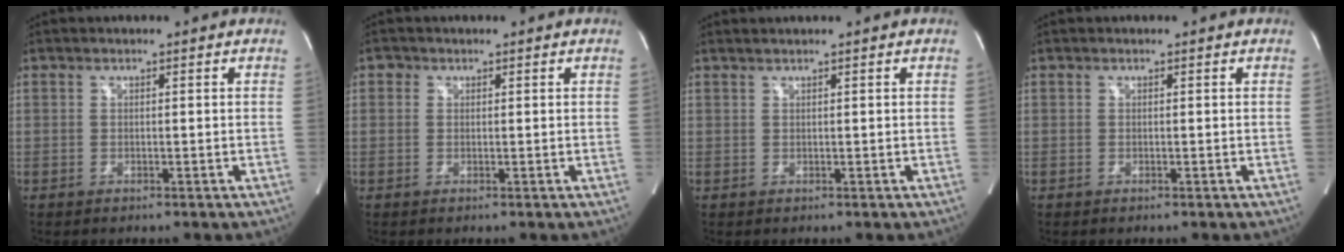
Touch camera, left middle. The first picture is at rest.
{"total": 1.0, "force": [0.4, 0.9, 0.2], "torque": [0.004, 0.003, 0.003]}
{"total": 1.0, "force": [0.8, -0.3, 0.4], "torque": [-0.012, 0.006, 0.021]}
{"total": 0.0}